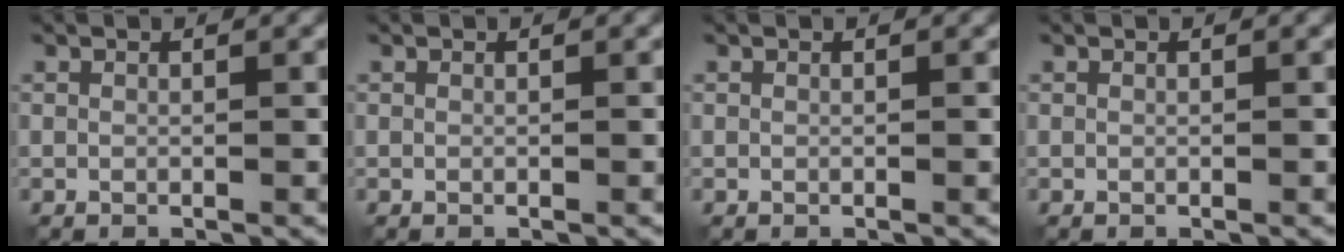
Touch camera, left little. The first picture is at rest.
{"total": 0.0}
{"total": 0.0}
{"total": 0.0}